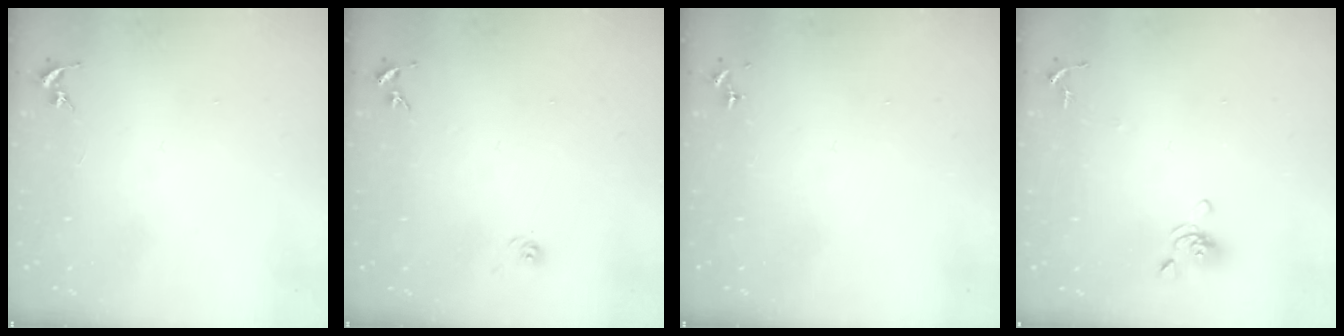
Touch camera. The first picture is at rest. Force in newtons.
{"total": 5.8, "press": 5.8, "slide": 0.5}
{"total": 0.0}
{"total": 6.9, "press": 6.7, "slide": 1.6}